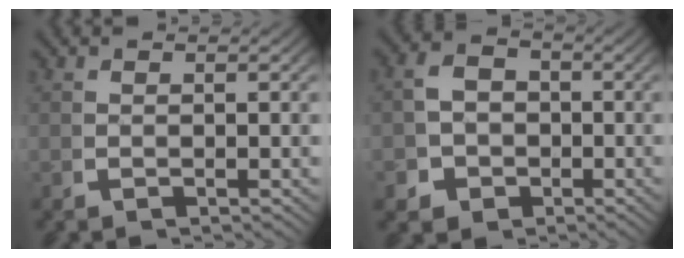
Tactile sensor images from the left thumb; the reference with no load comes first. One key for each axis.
{"total": 6.8, "fx": -1.8, "fy": 5.9, "fz": 2.8, "tx": -0.054, "ty": -0.022, "tz": -0.028}